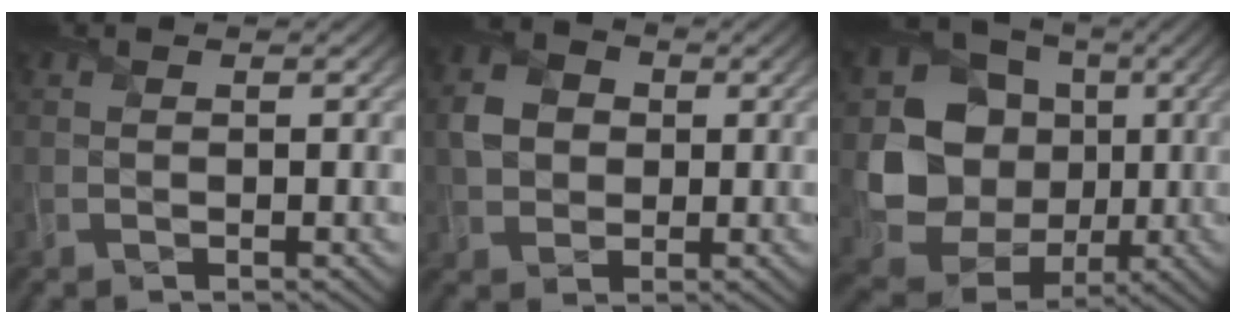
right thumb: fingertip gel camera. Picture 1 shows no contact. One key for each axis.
{"total": 4.6, "fx": 0.2, "fy": 3.8, "fz": 2.5, "tx": -0.057, "ty": 0.006, "tz": -0.005}
{"total": 14.4, "fx": -0.2, "fy": 12.7, "fz": 6.7, "tx": -0.176, "ty": -0.034, "tz": -0.004}